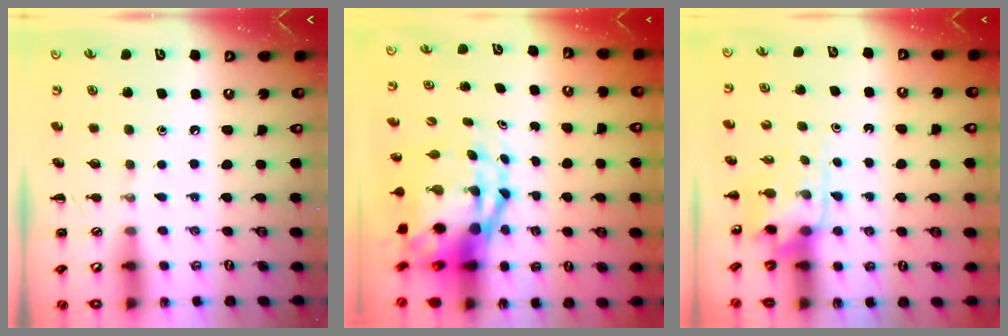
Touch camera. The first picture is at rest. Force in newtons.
{"total": 9.7, "press": 9.2, "slide": 2.9}
{"total": 4.8, "press": 4.8, "slide": 0.3}